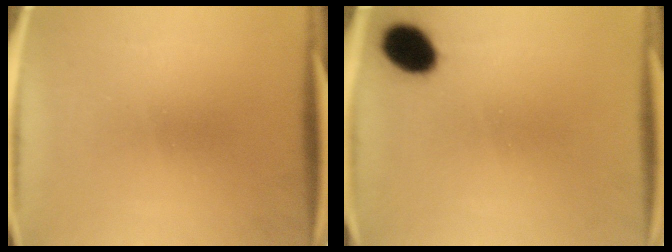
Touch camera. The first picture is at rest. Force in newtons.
{"total": 7.8}